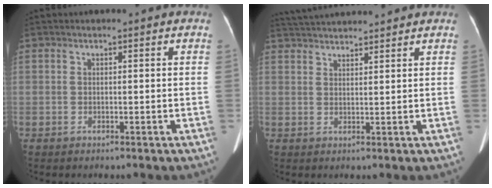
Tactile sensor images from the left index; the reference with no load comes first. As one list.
[{"total": 9.6, "force": [9.1, 0.4, 3.2], "torque": [-0.060, 0.025, 0.140]}]